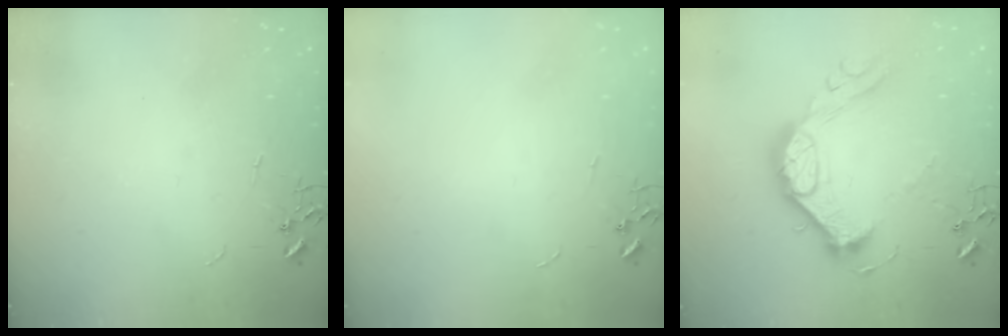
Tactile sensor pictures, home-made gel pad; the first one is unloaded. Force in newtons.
{"total": 0.0}
{"total": 15.7, "press": 15.7, "slide": 1.3}